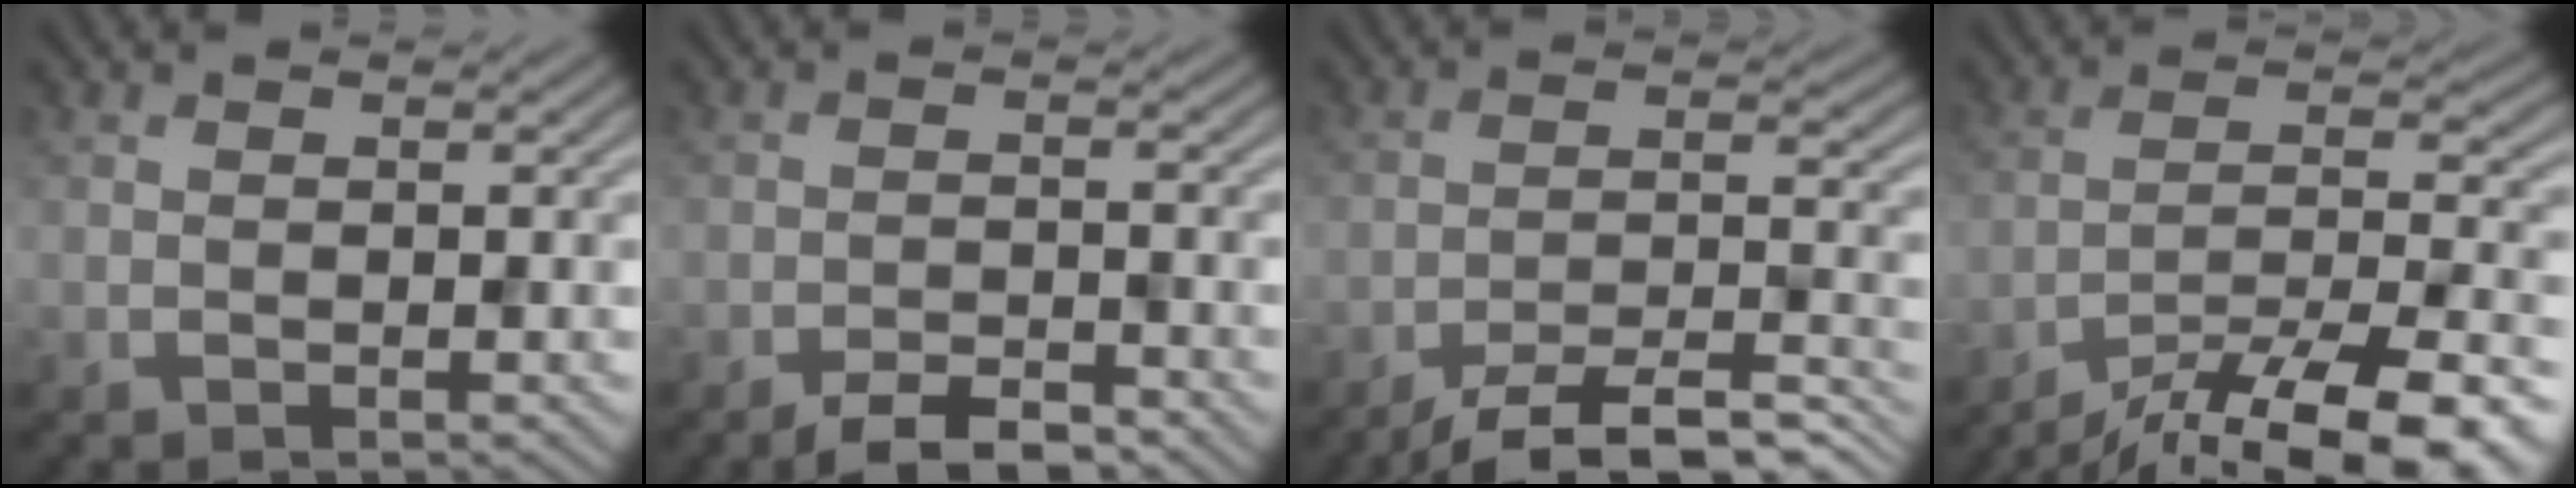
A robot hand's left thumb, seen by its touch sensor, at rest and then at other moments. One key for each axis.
{"total": 4.1, "fx": -3.3, "fy": 0.9, "fz": 2.2, "tx": -0.035, "ty": 0.003, "tz": -0.058}
{"total": 10.6, "fx": -8.7, "fy": 2.0, "fz": 5.6, "tx": -0.100, "ty": -0.007, "tz": -0.130}
{"total": 16.4, "fx": -13.3, "fy": 3.9, "fz": 8.8, "tx": -0.139, "ty": -0.018, "tz": -0.197}